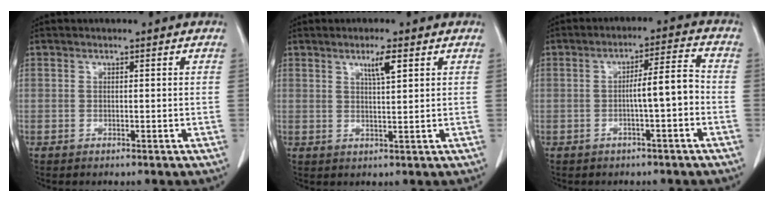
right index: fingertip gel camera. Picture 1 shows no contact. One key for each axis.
{"total": 3.4, "fx": 1.8, "fy": -0.1, "fz": 2.9, "tx": -0.051, "ty": -0.003, "tz": 0.029}
{"total": 5.8, "fx": -1.4, "fy": 0.1, "fz": 5.7, "tx": -0.083, "ty": 0.019, "tz": -0.022}